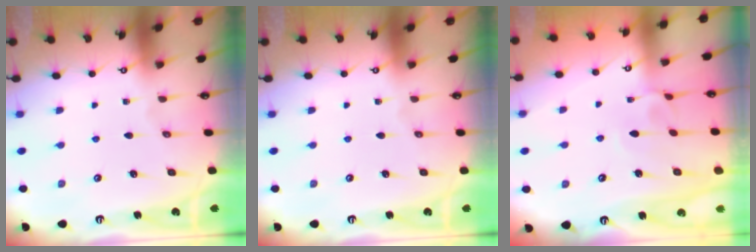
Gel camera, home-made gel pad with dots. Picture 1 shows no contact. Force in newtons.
{"total": 0.0}
{"total": 4.8, "press": 4.8, "slide": 0.1}